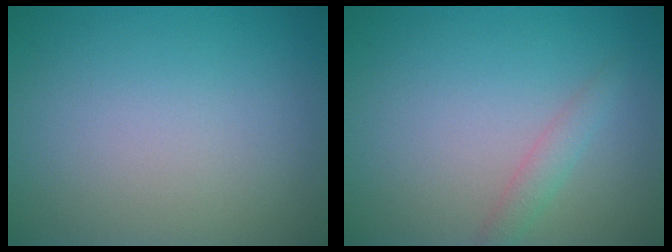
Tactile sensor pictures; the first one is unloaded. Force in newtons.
{"total": 1.5, "press": 1.5, "slide": 0.0}